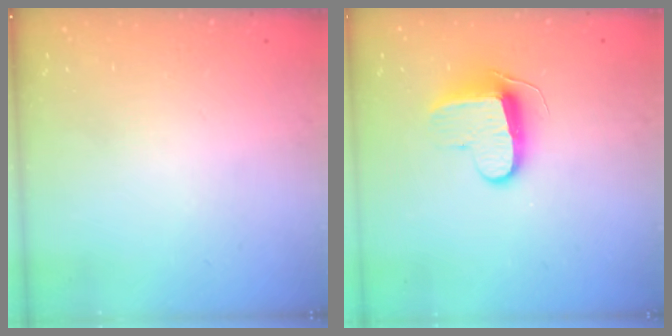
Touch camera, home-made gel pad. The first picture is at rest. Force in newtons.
{"total": 9.9, "press": 9.9, "slide": 0.1}